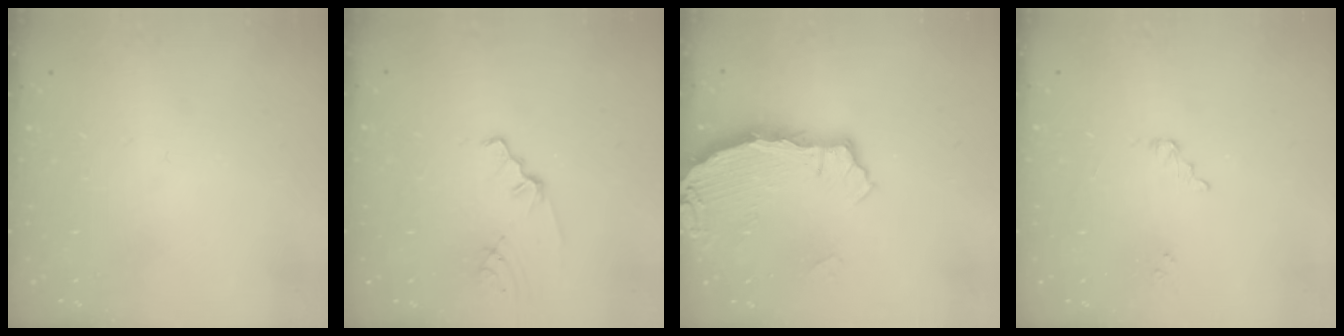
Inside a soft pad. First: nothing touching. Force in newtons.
{"total": 1.9, "press": 1.9, "slide": 0.2}
{"total": 3.8, "press": 3.7, "slide": 0.4}
{"total": 2.5, "press": 2.5, "slide": 0.1}